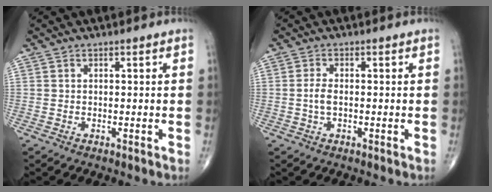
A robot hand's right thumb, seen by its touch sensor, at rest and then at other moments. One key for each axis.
{"total": 2.3, "fx": -0.3, "fy": 1.0, "fz": 2.0, "tx": -0.043, "ty": 0.003, "tz": -0.009}